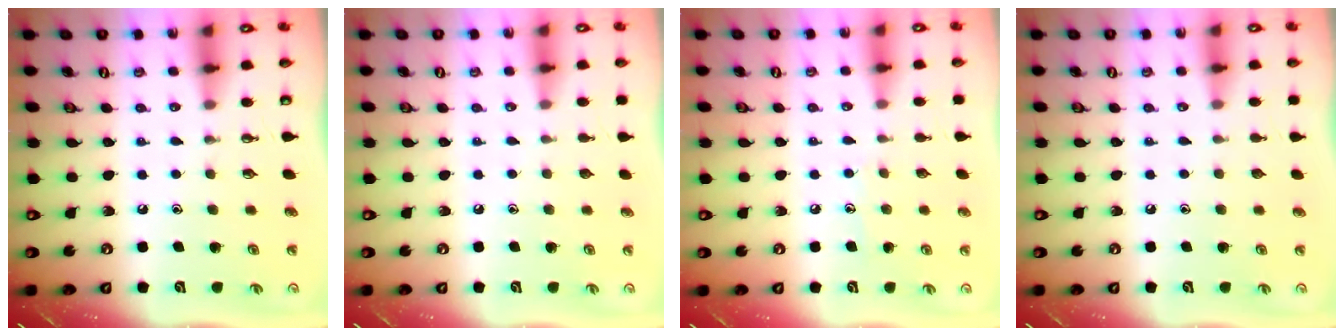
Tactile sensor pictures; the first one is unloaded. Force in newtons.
{"total": 0.0}
{"total": 5.0, "press": 5.0, "slide": 0.6}
{"total": 0.0}